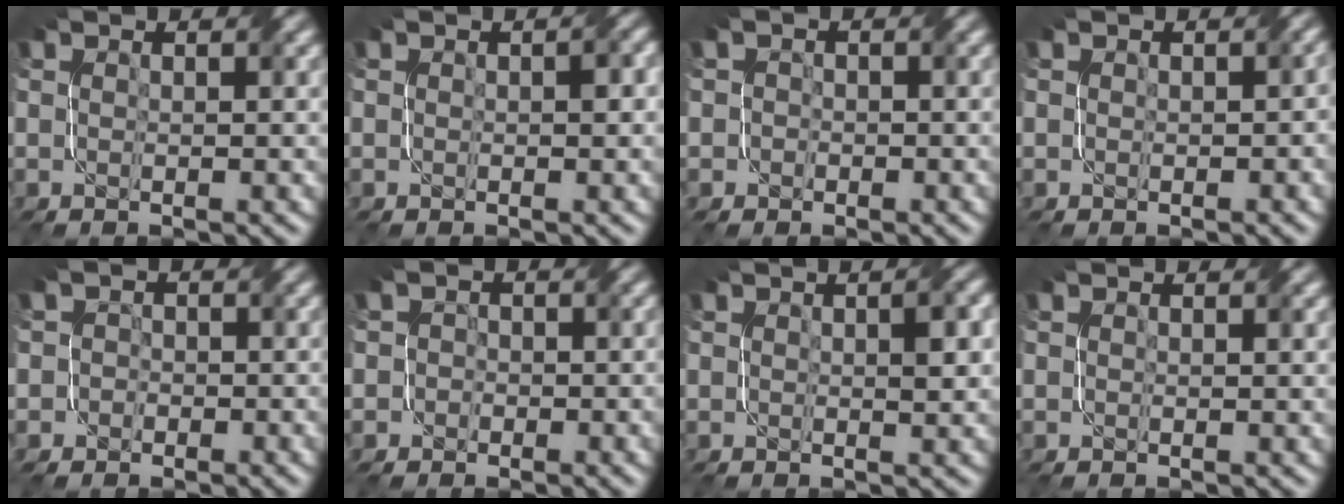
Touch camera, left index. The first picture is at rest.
{"total": 1.0, "force": [0.0, 0.5, 0.9], "torque": [-0.012, 0.002, 0.000]}
{"total": 1.7, "force": [0.1, 1.7, 0.3], "torque": [0.005, 0.005, -0.006]}
{"total": 1.0, "force": [0.1, 0.8, 0.6], "torque": [-0.008, -0.001, 0.004]}
{"total": 2.7, "force": [-0.5, 2.6, 0.4], "torque": [0.011, 0.010, -0.031]}
{"total": 2.7, "force": [-0.3, 2.6, 0.6], "torque": [0.006, 0.010, -0.030]}
{"total": 1.9, "force": [0.3, 0.5, 1.9], "torque": [-0.025, 0.005, 0.005]}
{"total": 0.0}